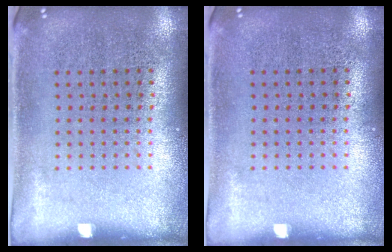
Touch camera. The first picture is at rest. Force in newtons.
{"total": 0.0}